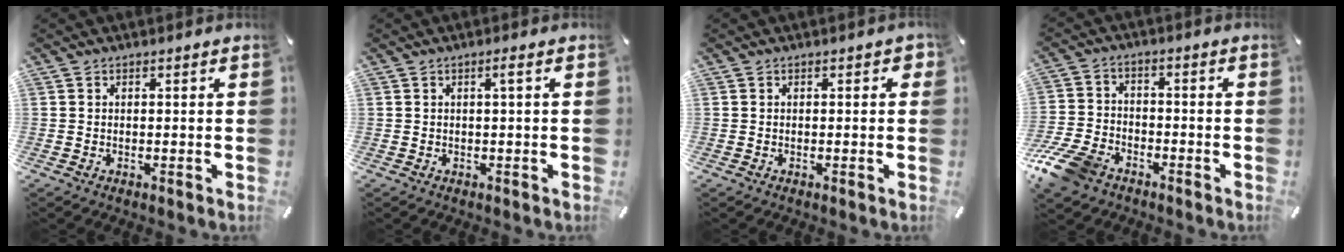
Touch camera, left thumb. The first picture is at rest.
{"total": 1.6, "force": [0.2, 0.0, 1.6], "torque": [-0.030, 0.000, 0.002]}
{"total": 0.9, "force": [-0.2, 0.6, 0.6], "torque": [-0.002, -0.001, -0.005]}
{"total": 10.2, "force": [-6.8, 6.0, 4.6], "torque": [-0.104, 0.034, -0.132]}